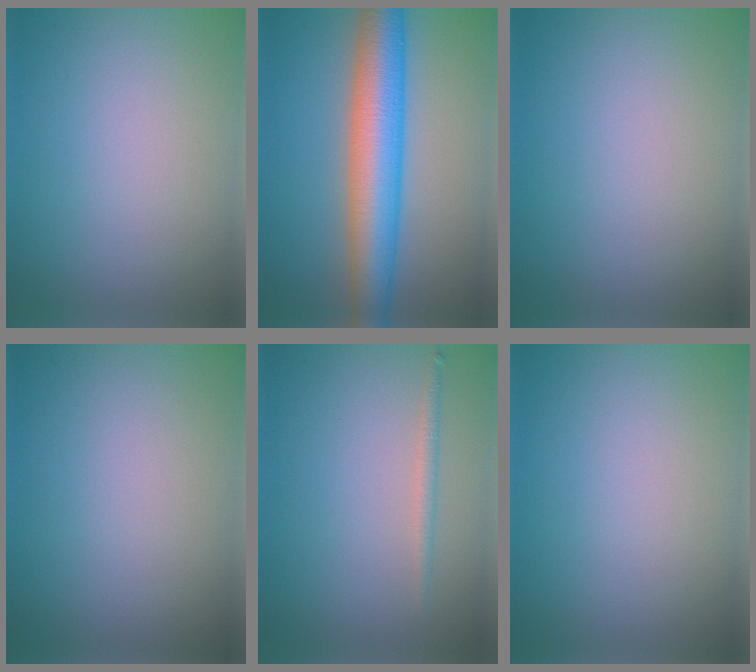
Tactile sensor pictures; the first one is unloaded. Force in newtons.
{"total": 8.9, "press": 8.9, "slide": 0.3}
{"total": 0.0}
{"total": 0.0}
{"total": 1.1, "press": 1.1, "slide": 0.0}
{"total": 0.0}